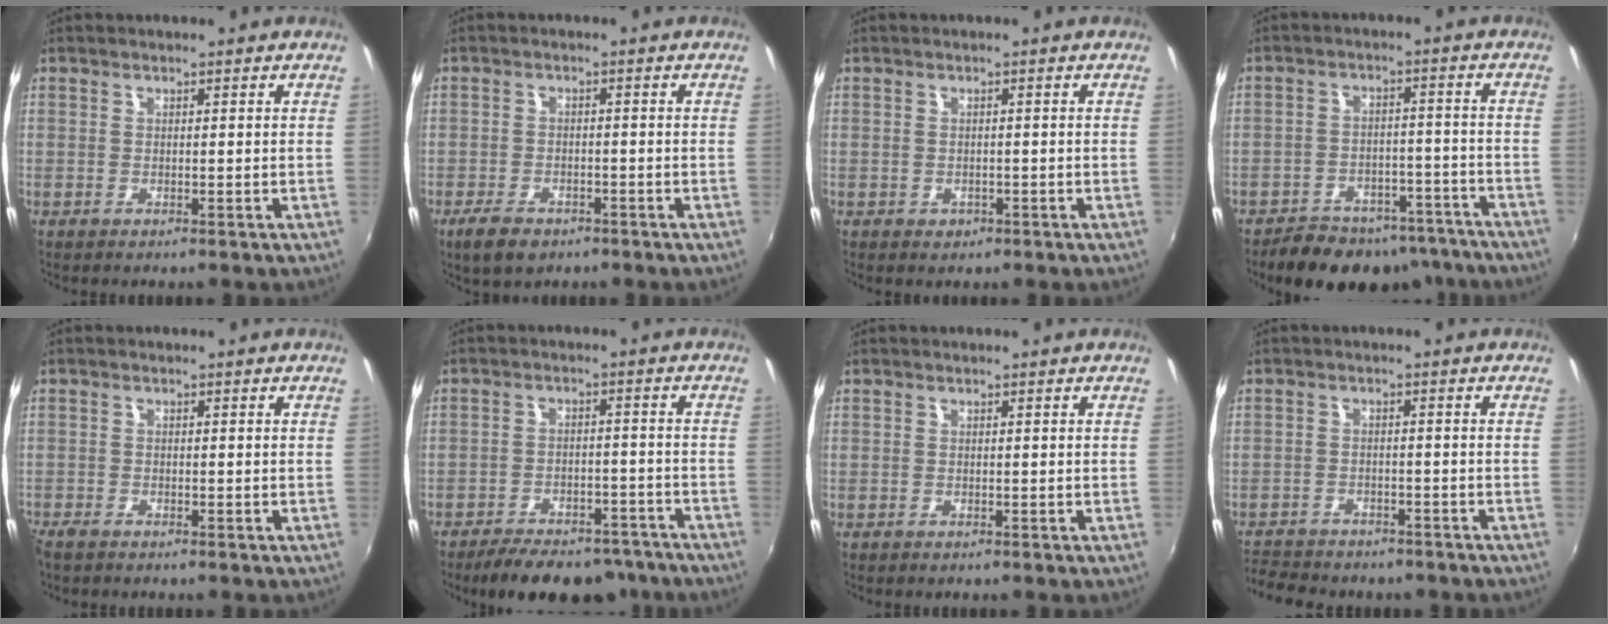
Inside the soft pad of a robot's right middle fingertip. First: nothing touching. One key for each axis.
{"total": 5.7, "fx": -3.9, "fy": 2.8, "fz": 3.0, "tx": -0.081, "ty": -0.013, "tz": -0.066}
{"total": 1.5, "fx": -0.6, "fy": 1.2, "fz": 0.6, "tx": -0.011, "ty": -0.002, "tz": -0.005}
{"total": 17.1, "fx": -14.1, "fy": 7.5, "fz": 6.1, "tx": -0.125, "ty": 0.022, "tz": -0.171}
{"total": 2.2, "fx": -1.9, "fy": 0.7, "fz": 0.8, "tx": -0.020, "ty": -0.011, "tz": -0.039}
{"total": 16.3, "fx": -13.6, "fy": 6.1, "fz": 6.6, "tx": -0.132, "ty": 0.009, "tz": -0.170}
{"total": 0.0}
{"total": 10.4, "fx": -9.0, "fy": 4.0, "fz": 3.5, "tx": -0.099, "ty": -0.013, "tz": -0.138}